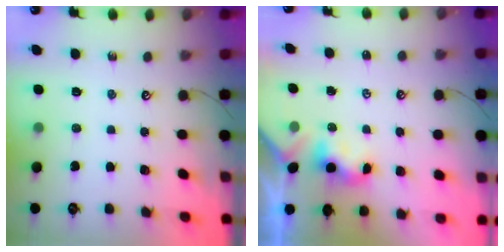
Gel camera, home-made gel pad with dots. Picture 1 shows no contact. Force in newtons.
{"total": 0.9, "press": 0.8, "slide": 0.4}